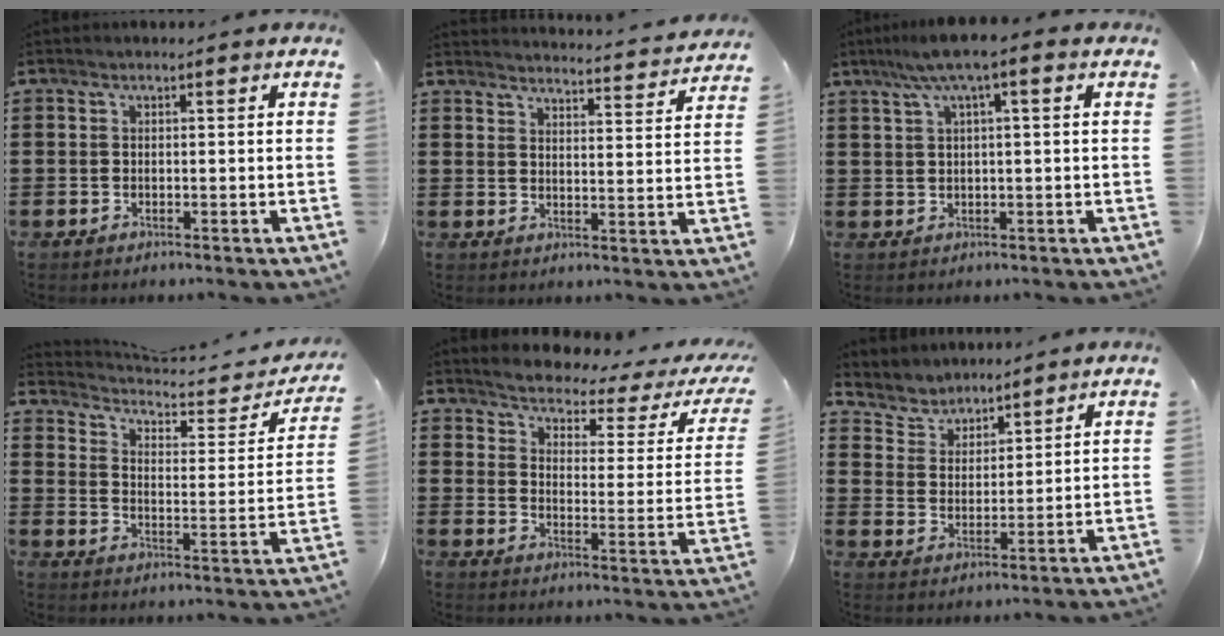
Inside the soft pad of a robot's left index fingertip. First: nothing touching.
{"total": 3.4, "force": [3.3, -0.5, 0.3], "torque": [-0.014, -0.033, 0.054]}
{"total": 4.3, "force": [1.5, 0.2, 4.0], "torque": [-0.077, 0.002, 0.023]}
{"total": 4.1, "force": [3.6, 1.1, 1.6], "torque": [-0.046, -0.029, 0.054]}
{"total": 2.8, "force": [2.6, 0.3, 1.1], "torque": [-0.042, -0.026, 0.034]}
{"total": 4.6, "force": [4.3, 1.7, -0.3], "torque": [-0.022, -0.018, 0.076]}